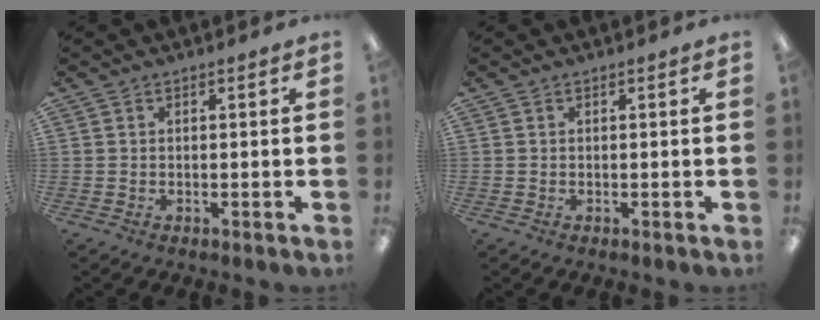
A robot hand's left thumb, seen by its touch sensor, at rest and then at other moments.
{"total": 0.0}